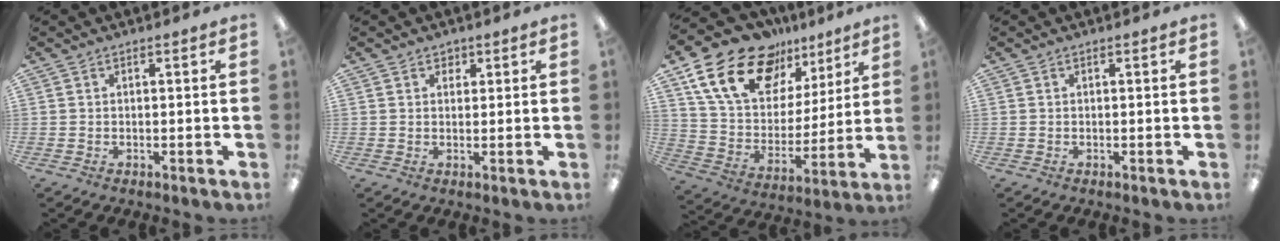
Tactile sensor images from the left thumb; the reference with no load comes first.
{"total": 1.9, "force": [1.3, 1.4, 0.3], "torque": [0.000, -0.001, 0.022]}
{"total": 20.7, "force": [12.9, 12.5, 10.1], "torque": [-0.178, -0.064, 0.236]}
{"total": 0.0}